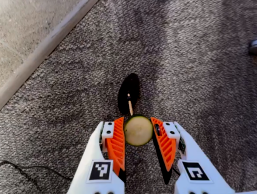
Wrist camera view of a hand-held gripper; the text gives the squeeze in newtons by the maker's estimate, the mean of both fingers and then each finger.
{"total": 12.4, "left": 12.9, "right": 11.8}